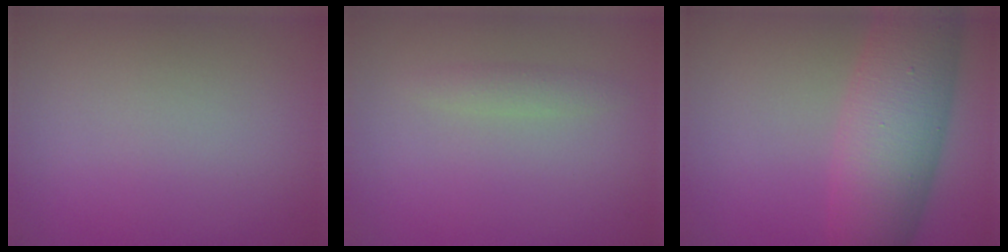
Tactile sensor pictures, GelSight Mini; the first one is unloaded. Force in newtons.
{"total": 1.2, "press": 1.2, "slide": 0.0}
{"total": 9.0, "press": 9.0, "slide": 0.2}